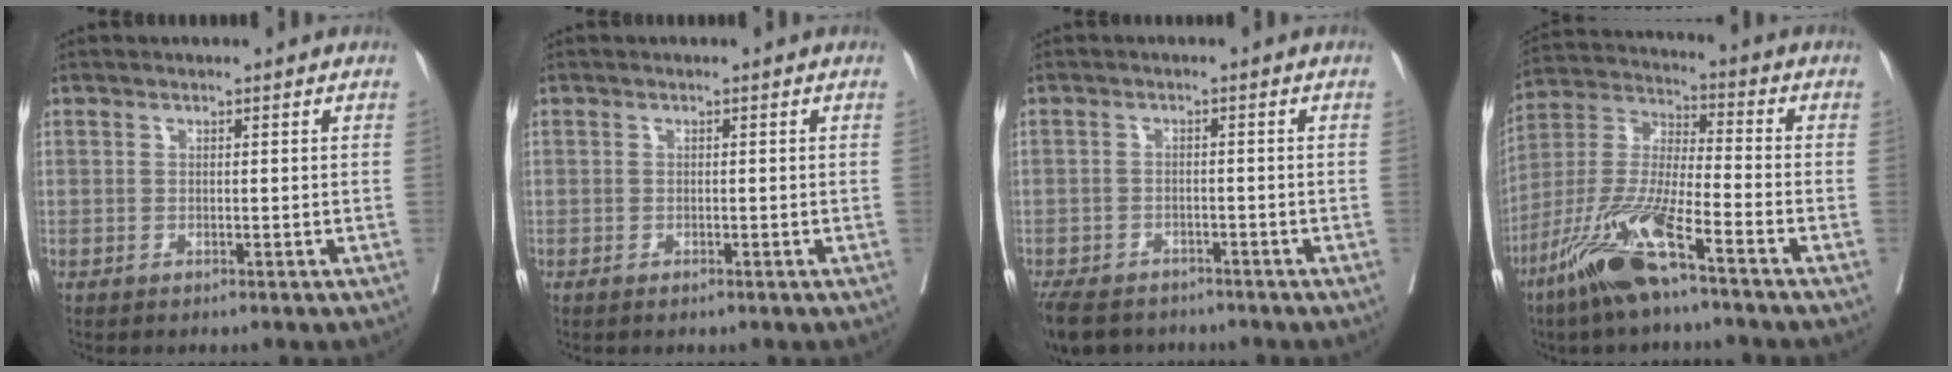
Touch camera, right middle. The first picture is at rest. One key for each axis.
{"total": 0.6, "fx": -0.4, "fy": 0.2, "fz": 0.4, "tx": -0.010, "ty": -0.002, "tz": -0.004}
{"total": 9.3, "fx": -7.1, "fy": 4.7, "fz": 3.6, "tx": -0.081, "ty": -0.016, "tz": -0.103}
{"total": 14.0, "fx": -8.5, "fy": 1.5, "fz": 11.0, "tx": -0.238, "ty": -0.027, "tz": -0.170}